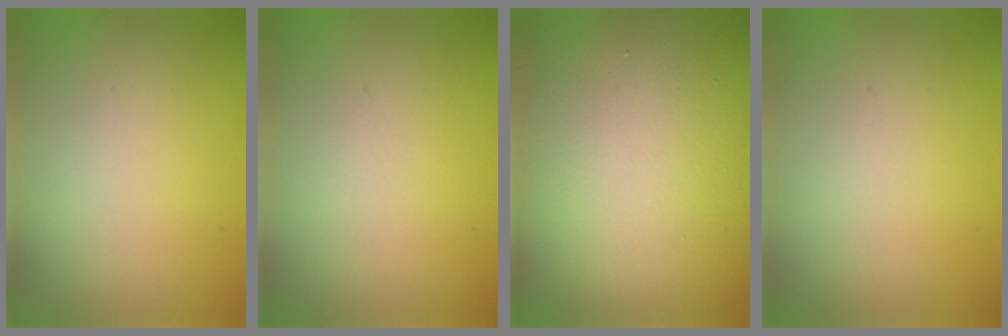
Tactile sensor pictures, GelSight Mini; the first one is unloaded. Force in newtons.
{"total": 0.0}
{"total": 23.4, "press": 23.3, "slide": 1.2}
{"total": 0.0}